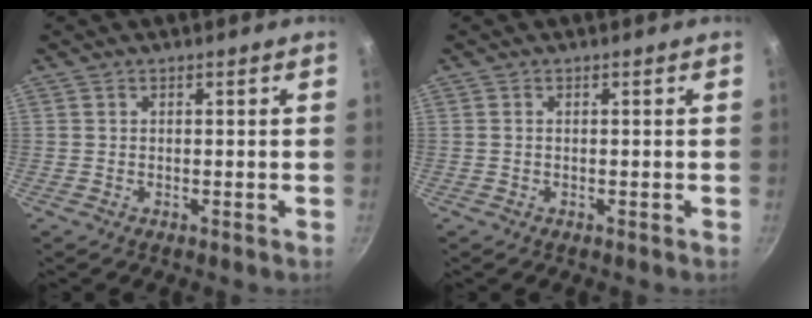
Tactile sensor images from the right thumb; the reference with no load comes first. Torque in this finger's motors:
{"motor_torque": [0.23, 0.03, -0.09, 0.50, -0.01]}